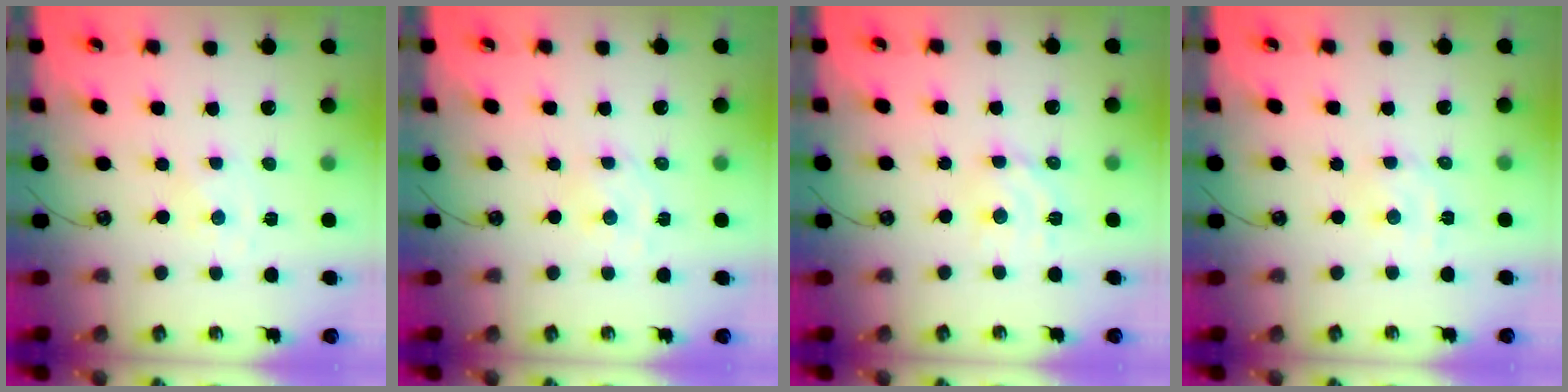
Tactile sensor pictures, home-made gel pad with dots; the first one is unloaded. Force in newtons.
{"total": 2.4, "press": 2.3, "slide": 0.7}
{"total": 7.5, "press": 7.4, "slide": 1.3}
{"total": 2.7, "press": 2.7, "slide": 0.1}